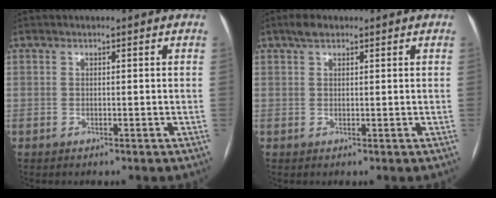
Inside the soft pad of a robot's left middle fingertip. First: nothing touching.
{"total": 2.2, "force": [1.6, 1.0, 1.2], "torque": [-0.026, 0.013, 0.028]}